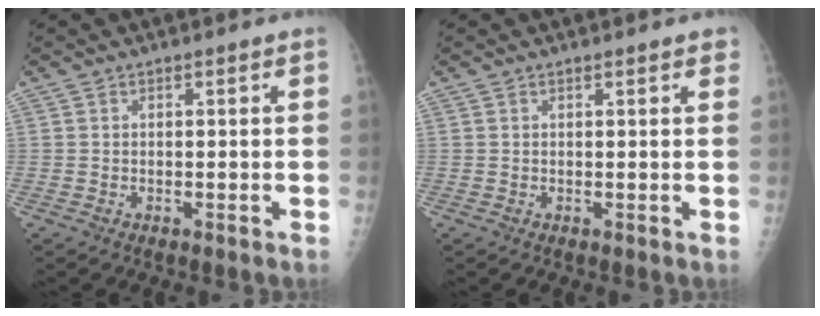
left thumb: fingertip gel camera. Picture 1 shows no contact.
{"total": 1.6, "force": [1.2, 0.4, 0.9], "torque": [-0.007, 0.001, 0.012]}